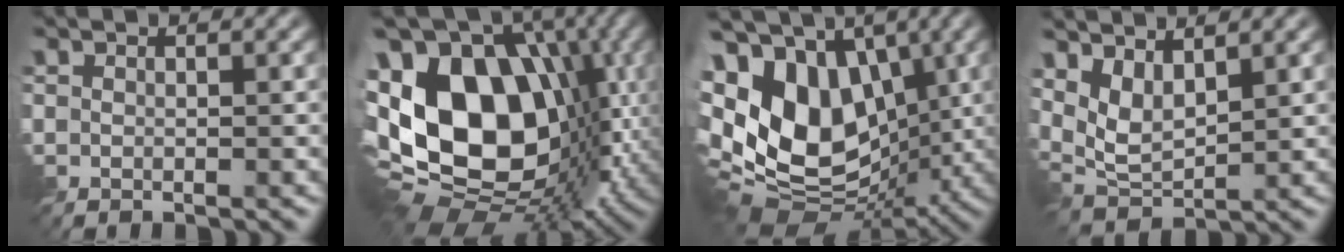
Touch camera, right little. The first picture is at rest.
{"total": 17.2, "force": [0.7, 11.6, 12.6], "torque": [-0.241, 0.003, -0.001]}
{"total": 16.8, "force": [0.4, 11.7, 12.0], "torque": [-0.254, -0.005, 0.017]}
{"total": 4.6, "force": [2.2, 2.2, 3.4], "torque": [-0.074, -0.008, 0.045]}